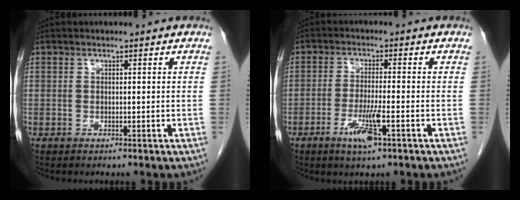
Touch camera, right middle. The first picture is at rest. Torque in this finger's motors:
{"motor_torque": [0.15, -0.08, 0.08, 0.04]}